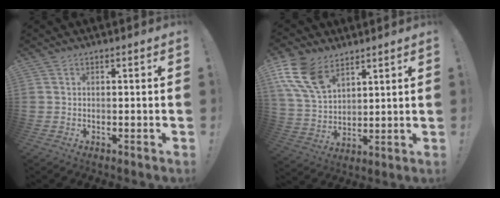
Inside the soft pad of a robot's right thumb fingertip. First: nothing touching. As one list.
[{"total": 14.1, "force": [8.3, 8.3, 7.8], "torque": [-0.173, -0.034, 0.162]}]